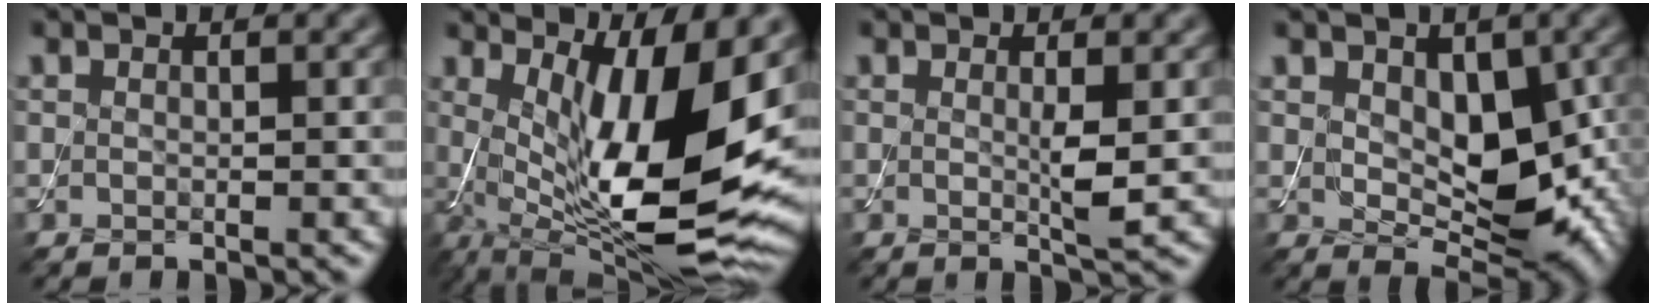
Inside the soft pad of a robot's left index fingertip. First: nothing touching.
{"total": 13.7, "force": [1.6, 3.9, 13.1], "torque": [-0.205, -0.024, 0.033]}
{"total": 1.9, "force": [0.2, 0.1, 1.9], "torque": [-0.035, -0.006, 0.000]}
{"total": 7.0, "force": [0.6, 4.4, 5.4], "torque": [-0.085, -0.017, 0.018]}